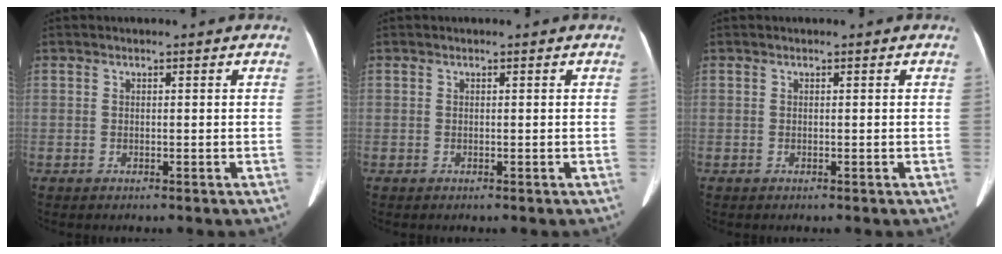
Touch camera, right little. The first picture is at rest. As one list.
[{"total": 0.0}, {"total": 0.0}]